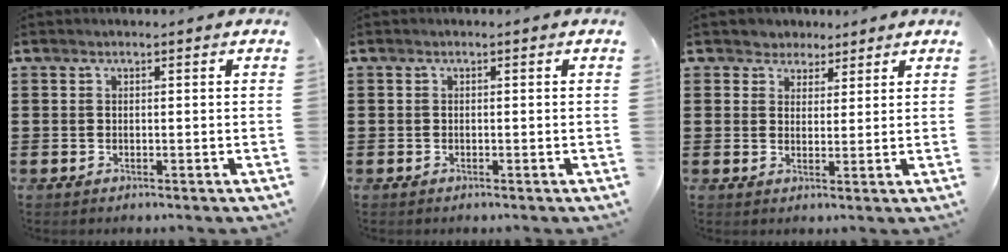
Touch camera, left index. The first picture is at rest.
{"total": 0.0}
{"total": 3.2, "force": [2.3, 2.1, -0.3], "torque": [-0.012, 0.008, 0.043]}